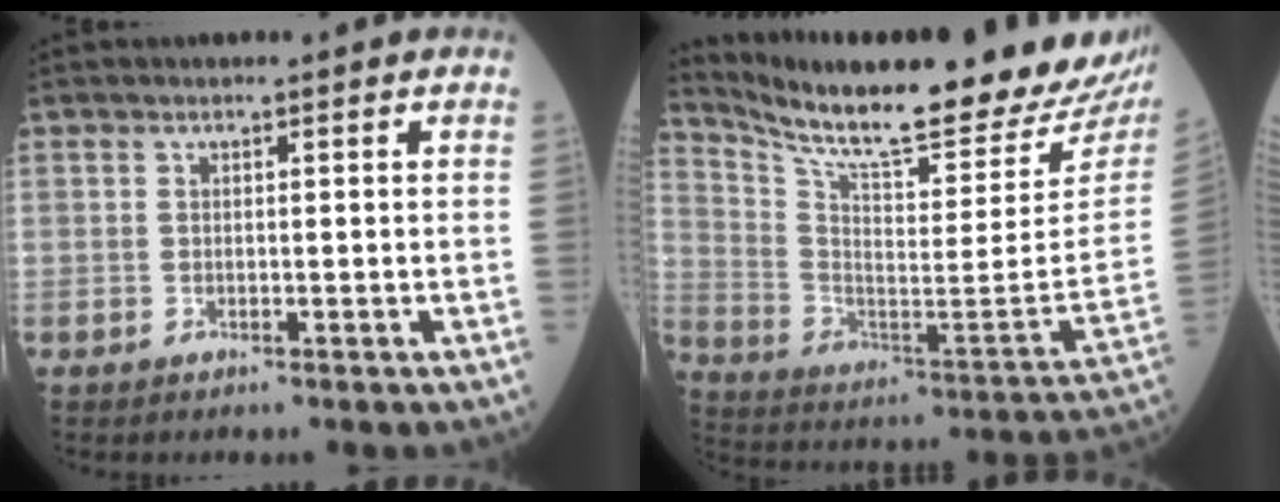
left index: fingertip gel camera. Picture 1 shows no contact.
{"total": 27.2, "force": [23.8, 2.4, 13.0], "torque": [-0.227, -0.091, 0.337]}